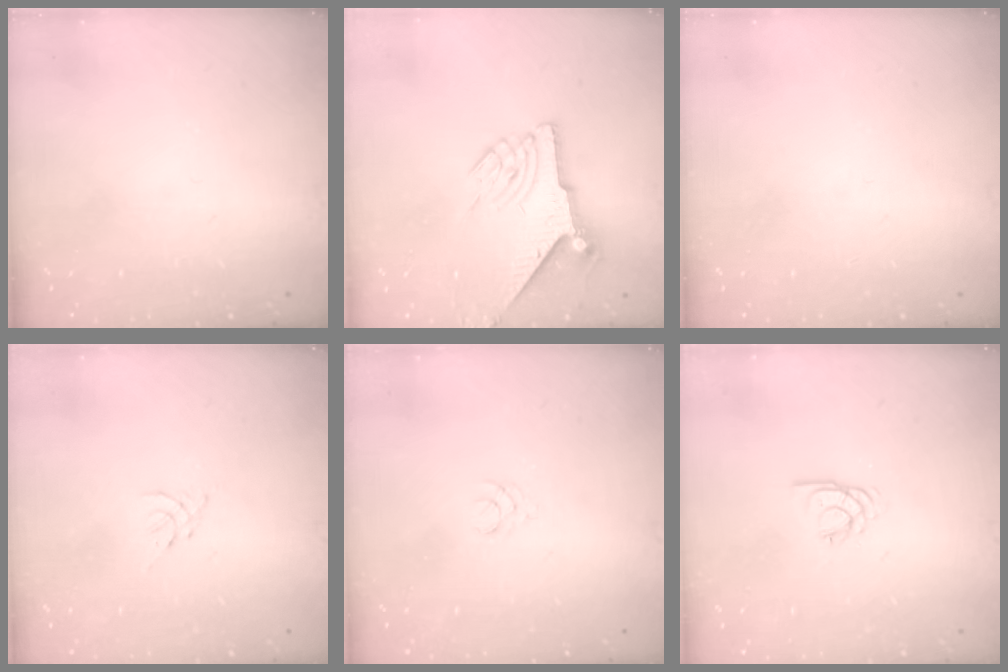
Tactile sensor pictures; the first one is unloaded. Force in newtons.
{"total": 7.4, "press": 7.4, "slide": 0.2}
{"total": 0.0}
{"total": 0.0}
{"total": 1.5, "press": 1.5, "slide": 0.2}
{"total": 2.8, "press": 2.7, "slide": 0.3}